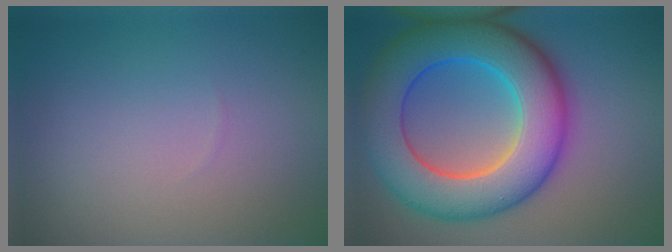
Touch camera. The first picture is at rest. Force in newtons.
{"total": 12.1, "press": 12.1, "slide": 0.3}